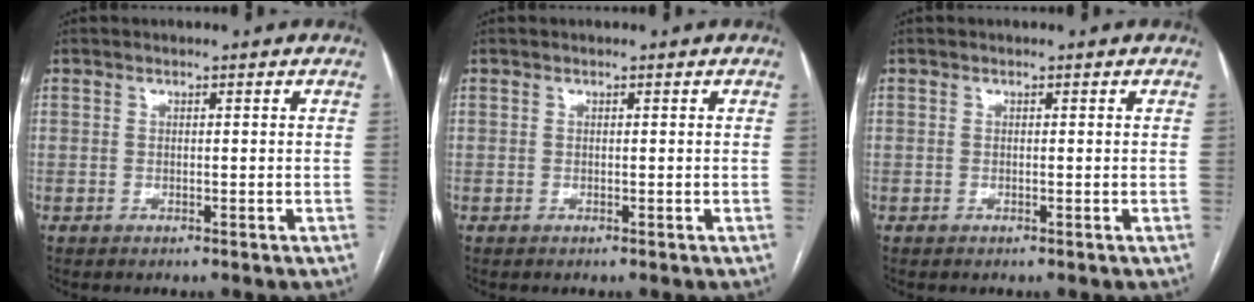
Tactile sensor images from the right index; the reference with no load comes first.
{"total": 0.0}
{"total": 0.0}